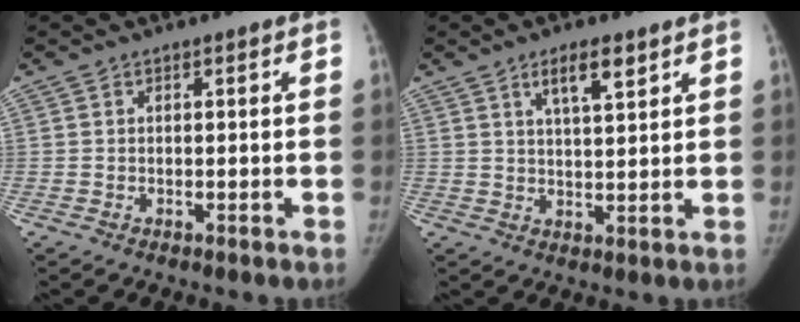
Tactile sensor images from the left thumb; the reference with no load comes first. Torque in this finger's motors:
{"motor_torque": [0.53, -0.24, 0.58, -0.57, 0.26]}